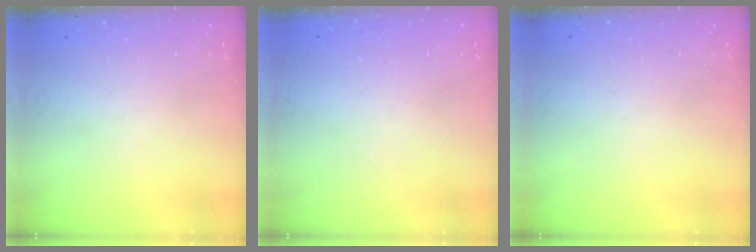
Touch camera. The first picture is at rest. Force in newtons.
{"total": 1.6, "press": 1.6, "slide": 0.1}
{"total": 0.0}